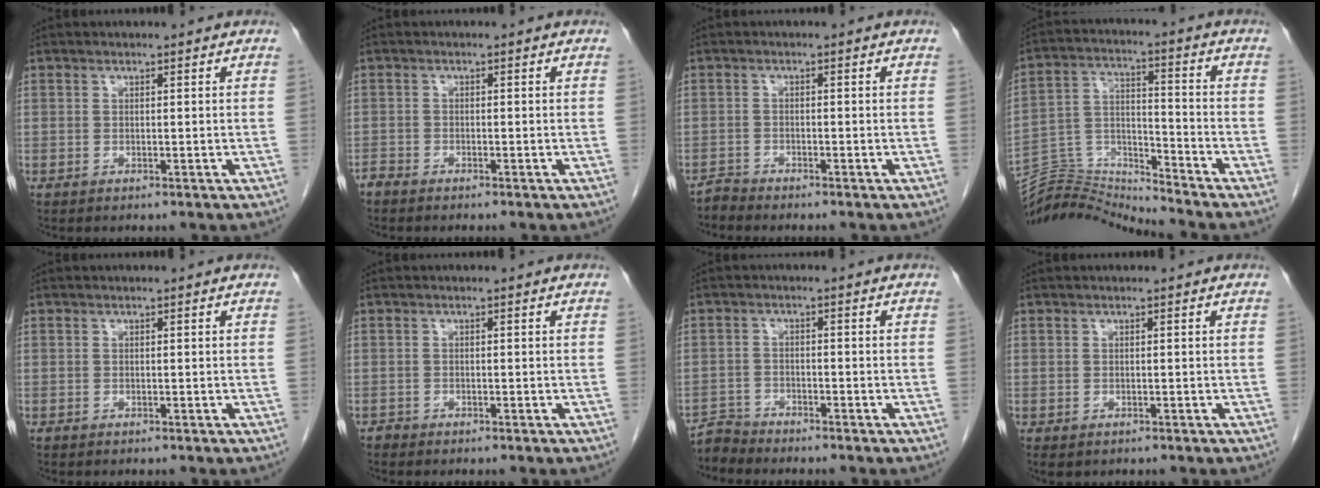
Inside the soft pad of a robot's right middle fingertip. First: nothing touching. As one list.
[{"total": 1.3, "force": [-1.3, 0.2, 0.1], "torque": [-0.006, -0.002, -0.025]}, {"total": 1.6, "force": [-1.5, -0.2, -0.4], "torque": [0.010, -0.008, -0.030]}, {"total": 11.1, "force": [-10.9, -1.8, -1.0], "torque": [0.012, 0.046, -0.202]}, {"total": 0.0}, {"total": 0.7, "force": [-0.6, 0.2, -0.1], "torque": [-0.007, 0.000, -0.015]}, {"total": 3.1, "force": [-3.0, 0.0, -0.8], "torque": [0.019, -0.014, -0.057]}, {"total": 1.2, "force": [-0.8, 0.6, 0.5], "torque": [-0.013, -0.003, -0.008]}]